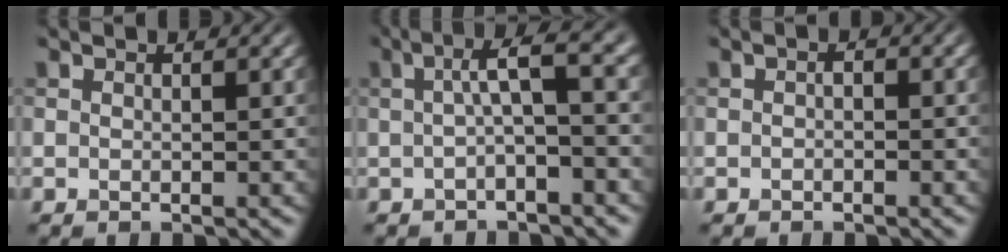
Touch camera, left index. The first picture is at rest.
{"total": 4.1, "force": [0.2, 0.8, 4.0], "torque": [-0.066, 0.019, -0.003]}
{"total": 0.7, "force": [-0.4, 0.4, 0.4], "torque": [-0.008, 0.003, -0.008]}